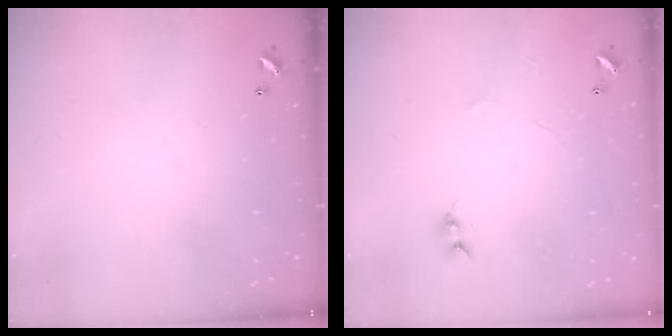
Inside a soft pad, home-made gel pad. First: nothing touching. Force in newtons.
{"total": 0.0}